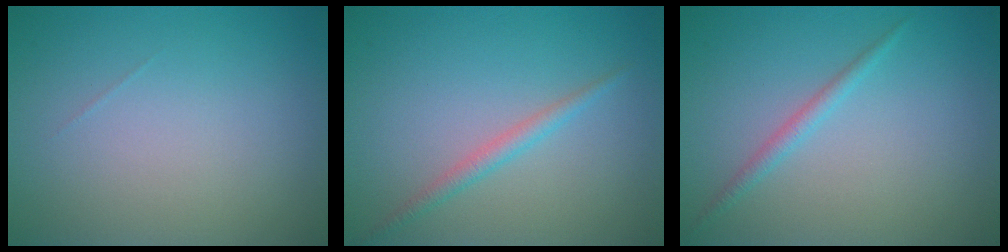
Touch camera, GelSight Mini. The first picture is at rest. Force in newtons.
{"total": 1.5, "press": 1.5, "slide": 0.1}
{"total": 1.3, "press": 1.3, "slide": 0.0}